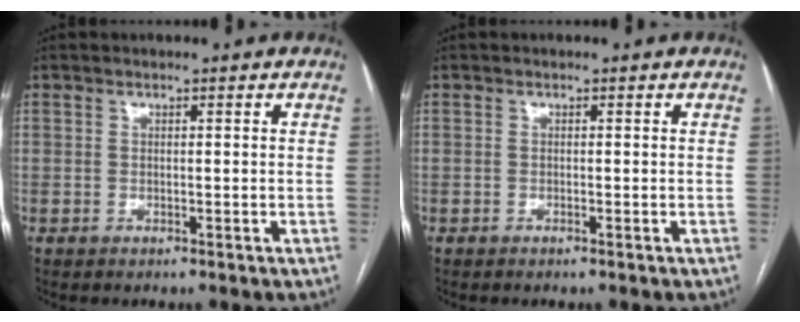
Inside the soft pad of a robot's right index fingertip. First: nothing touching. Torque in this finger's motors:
{"motor_torque": [0.33, 0.28, -0.03, 0.00]}